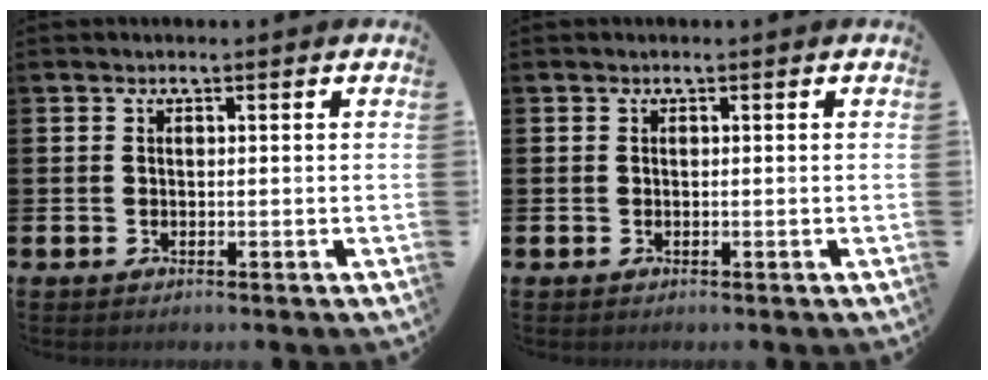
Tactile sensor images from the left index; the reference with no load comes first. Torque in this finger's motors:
{"motor_torque": [0.00, 0.00, 0.00, 0.00]}